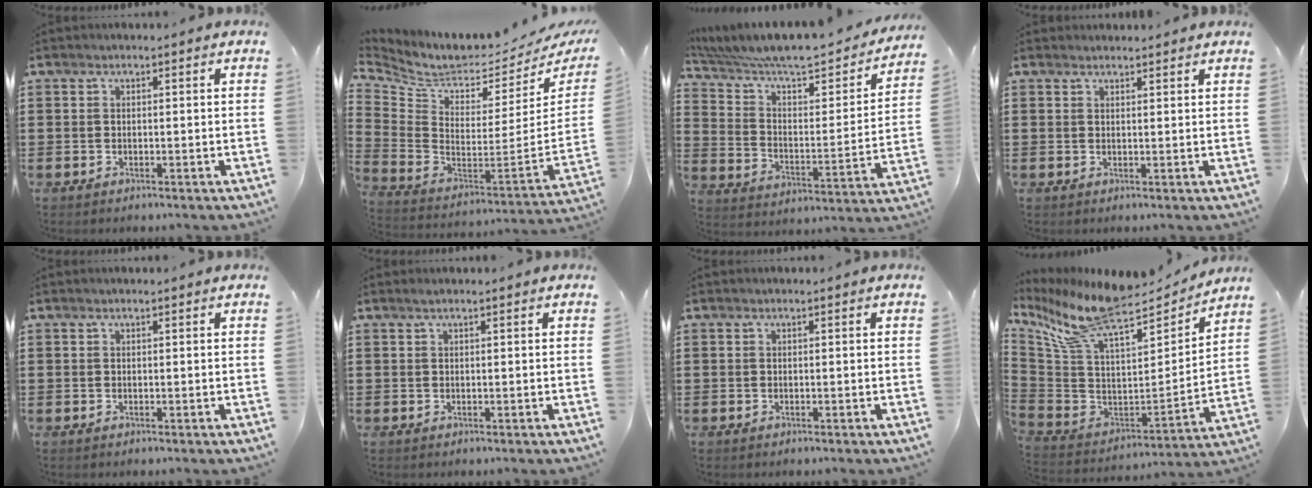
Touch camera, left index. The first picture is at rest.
{"total": 4.5, "force": [3.6, 2.0, 1.9], "torque": [-0.066, -0.052, 0.056]}
{"total": 7.5, "force": [6.6, 1.5, 3.1], "torque": [-0.096, -0.056, 0.109]}
{"total": 1.3, "force": [1.3, 0.2, 0.1], "torque": [-0.004, 0.000, 0.027]}
{"total": 0.0}
{"total": 0.6, "force": [0.4, -0.1, 0.5], "torque": [-0.009, -0.002, 0.008]}
{"total": 0.0}
{"total": 13.1, "force": [10.4, 2.6, 7.6], "torque": [-0.195, -0.076, 0.180]}